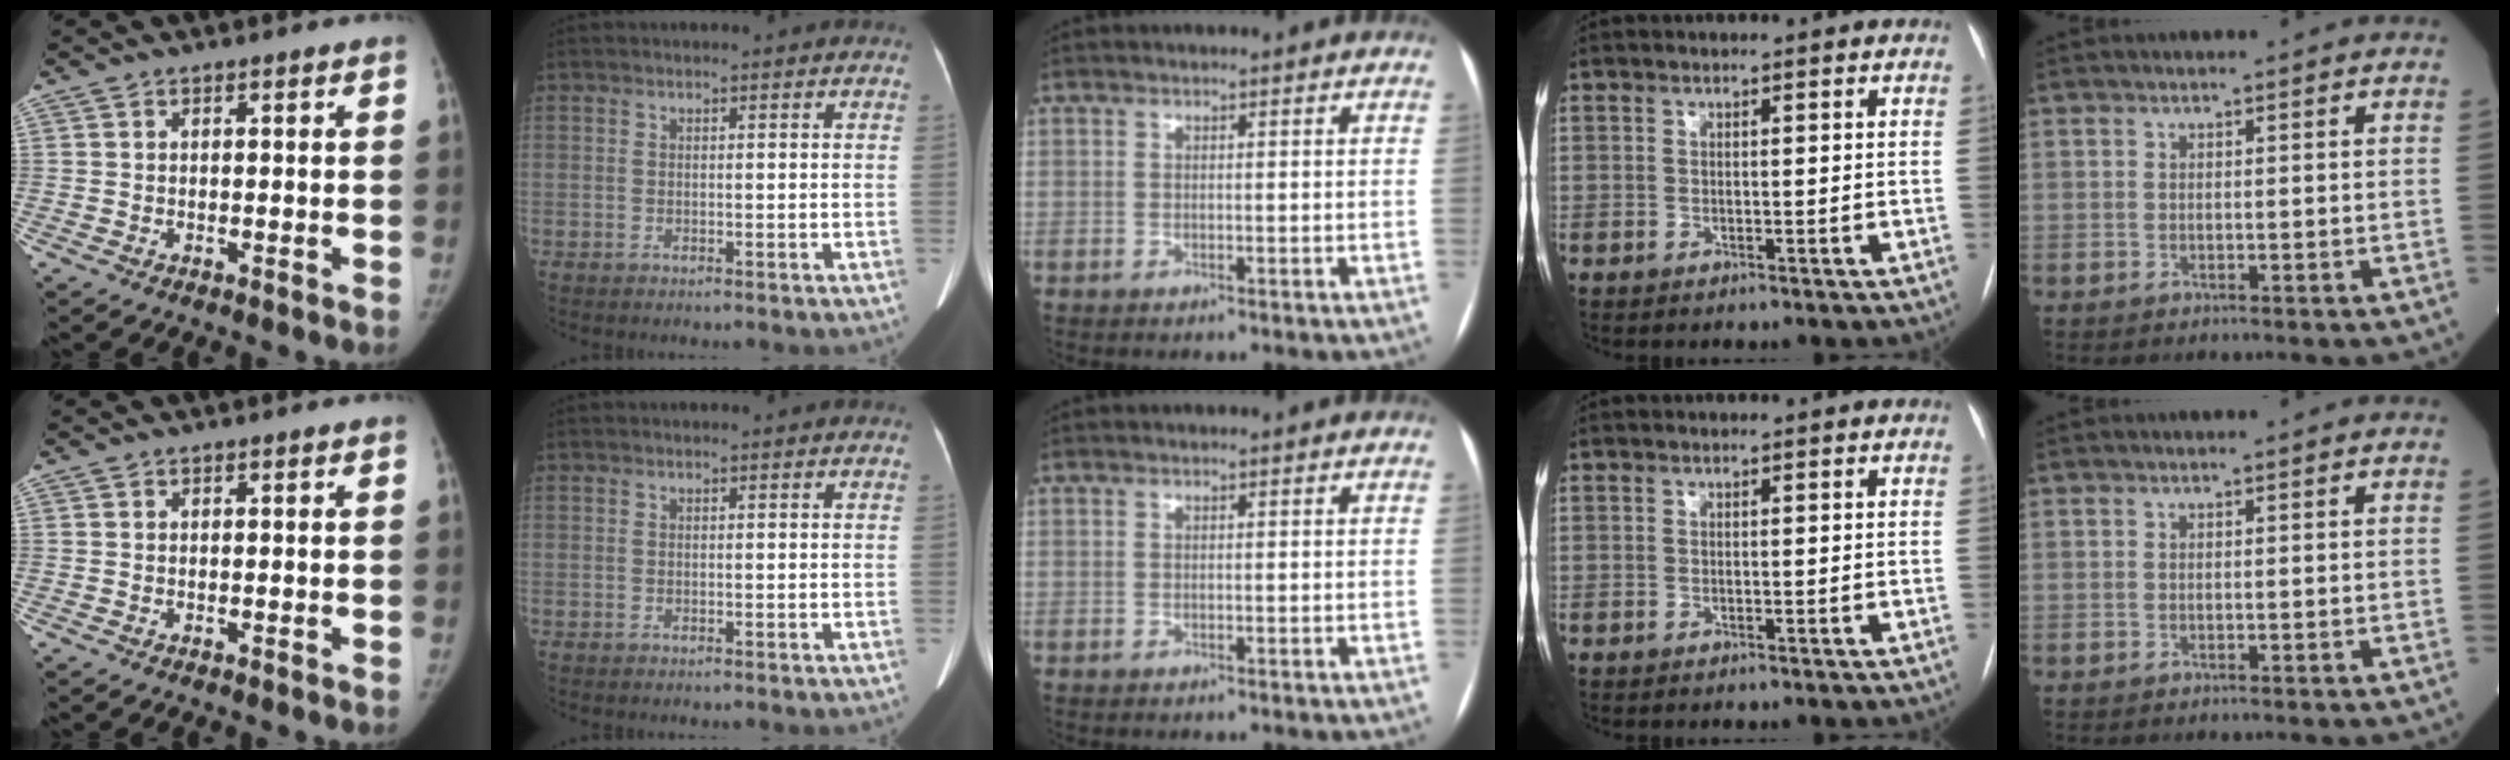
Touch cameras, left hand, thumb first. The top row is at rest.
{}